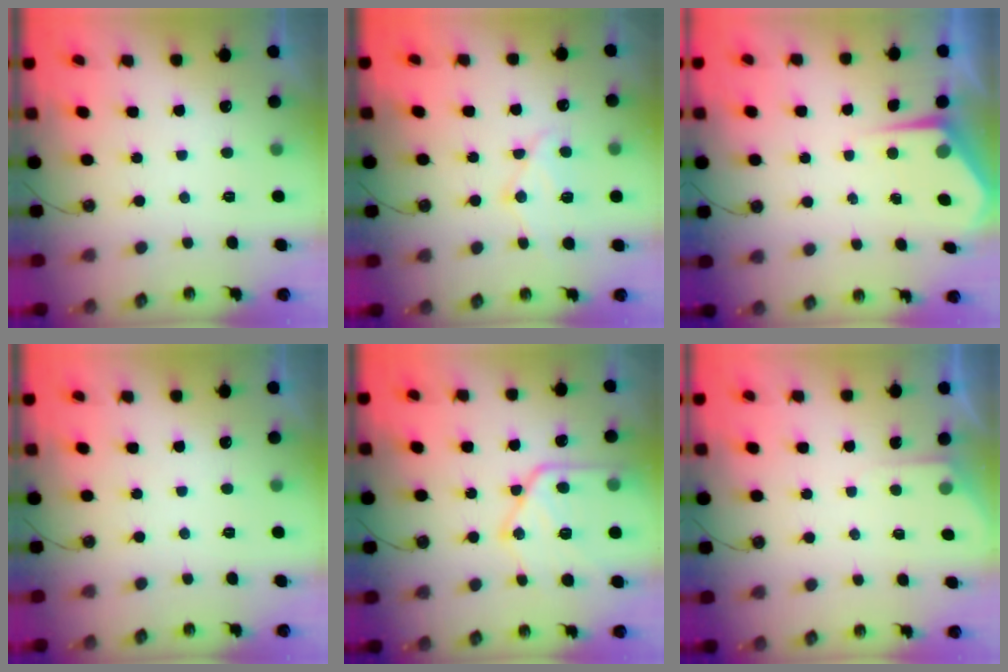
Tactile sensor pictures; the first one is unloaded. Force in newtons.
{"total": 11.5, "press": 11.5, "slide": 0.7}
{"total": 4.3, "press": 4.2, "slide": 0.3}
{"total": 0.0}
{"total": 17.4, "press": 17.3, "slide": 1.6}
{"total": 3.7, "press": 3.7, "slide": 0.4}